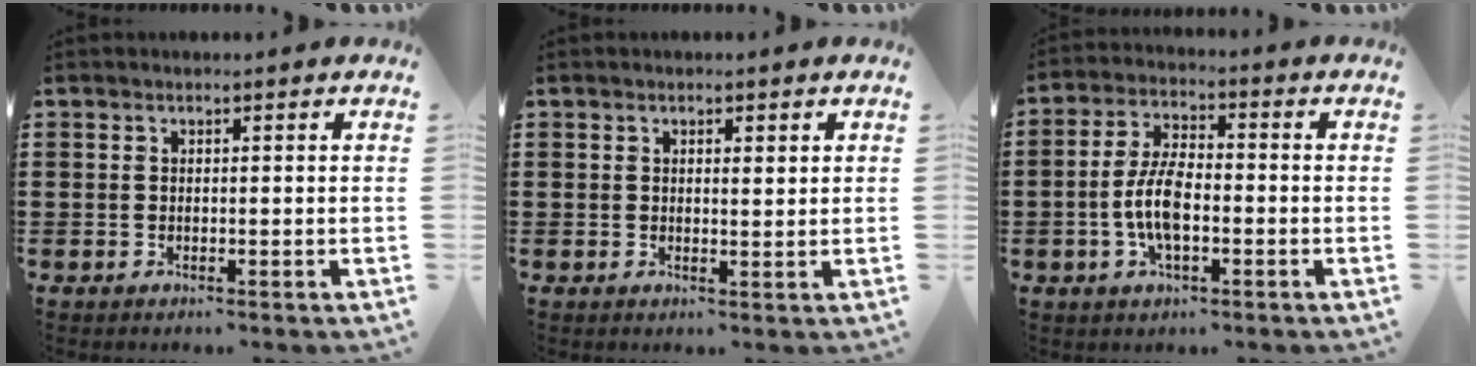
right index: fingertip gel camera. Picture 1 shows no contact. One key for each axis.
{"total": 0.9, "fx": 0.4, "fy": 0.2, "fz": 0.8, "tx": -0.015, "ty": 0.003, "tz": 0.006}
{"total": 7.4, "fx": -1.7, "fy": 3.2, "fz": 6.5, "tx": -0.154, "ty": -0.004, "tz": -0.040}